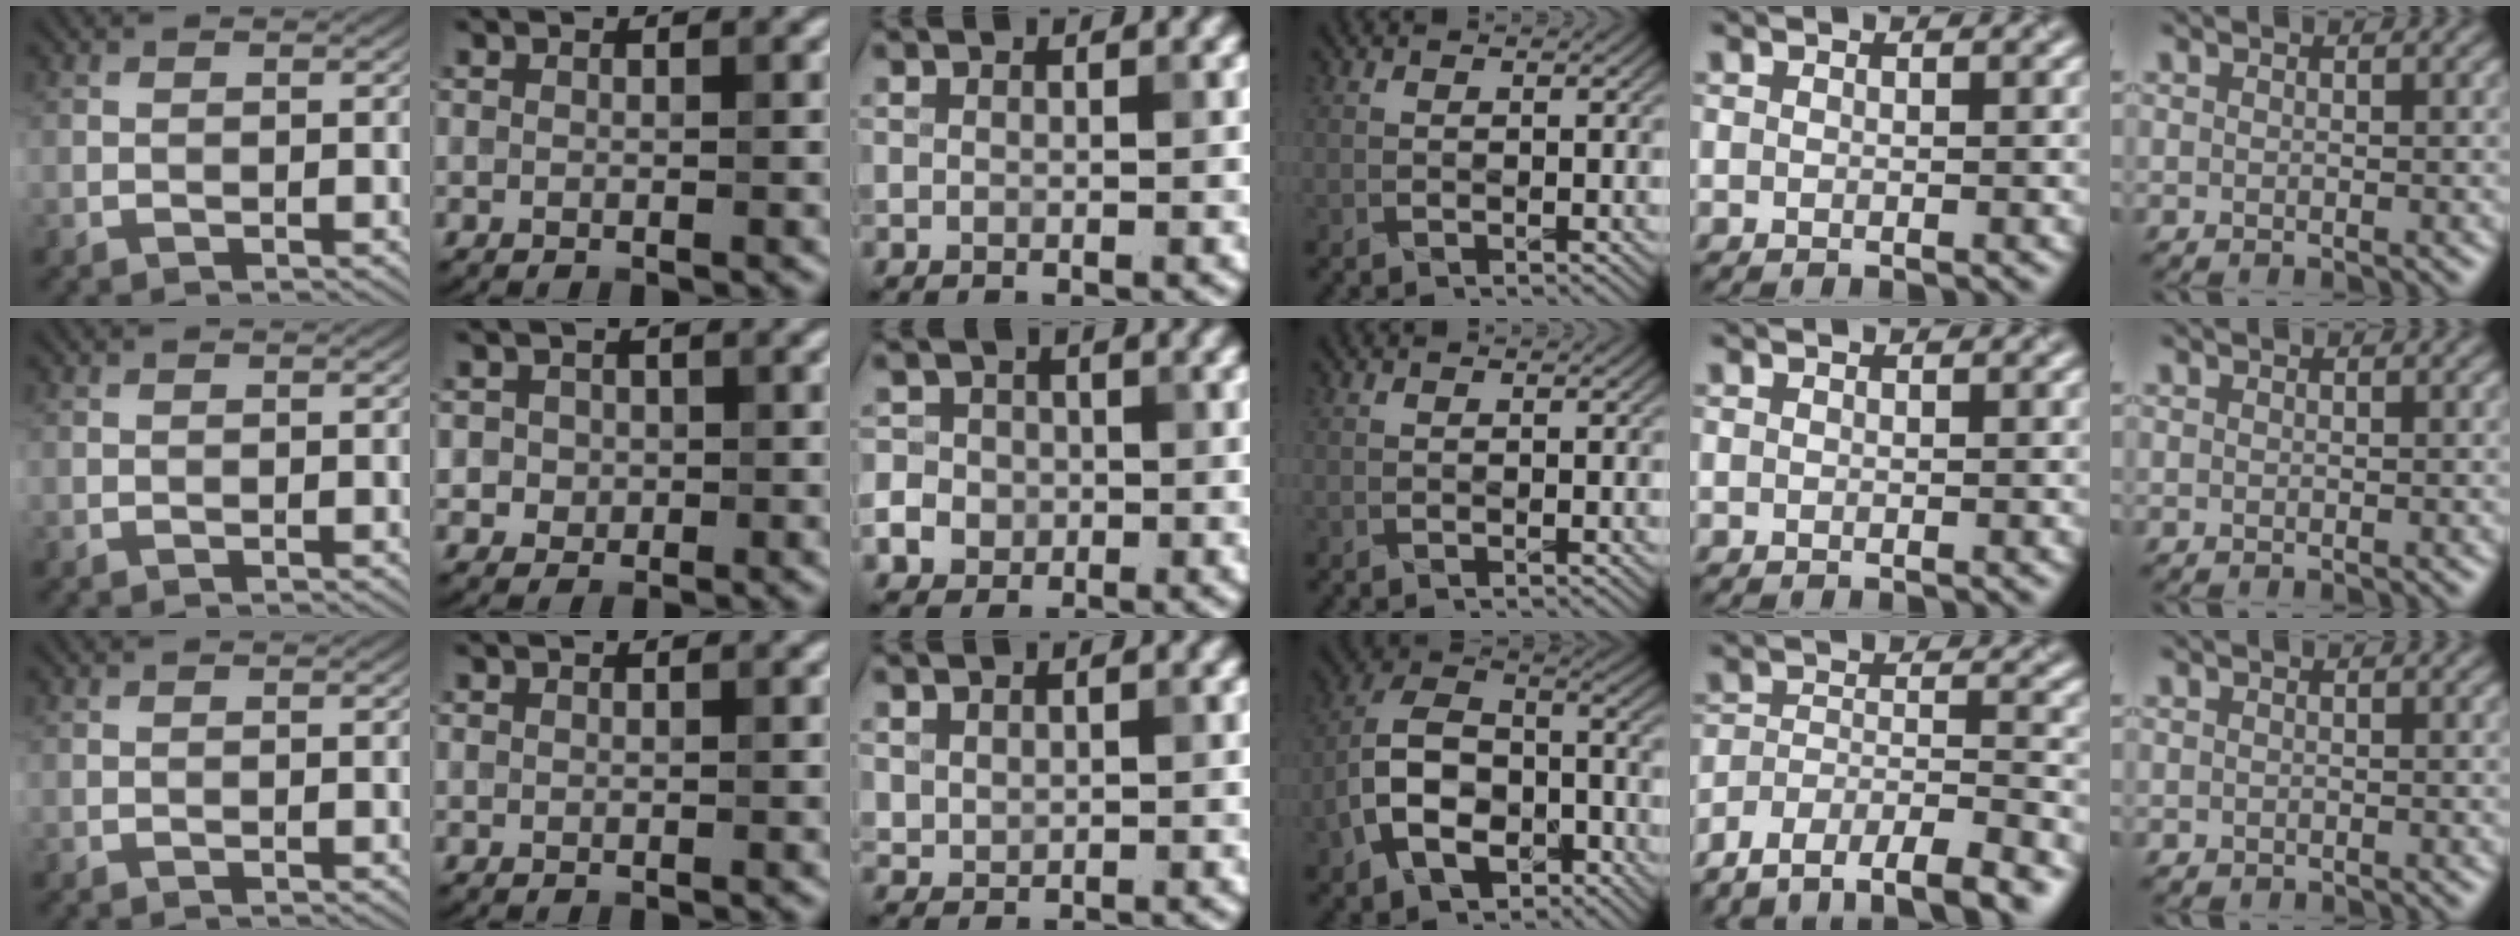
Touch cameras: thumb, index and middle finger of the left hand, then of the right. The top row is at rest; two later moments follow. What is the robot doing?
{"motion": "fold", "object": "cloth"}